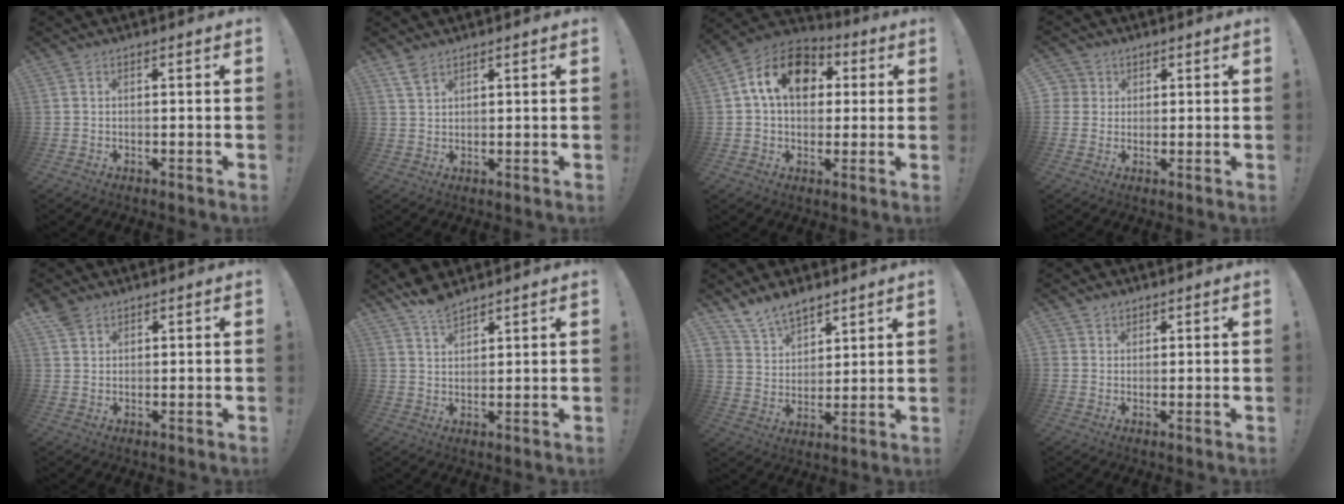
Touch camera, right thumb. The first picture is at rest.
{"total": 3.6, "force": [2.7, 1.7, 1.6], "torque": [-0.025, -0.015, 0.051]}
{"total": 15.9, "force": [4.7, 11.2, 10.3], "torque": [-0.161, 0.009, 0.088]}
{"total": 4.0, "force": [1.5, 3.7, 0.5], "torque": [-0.014, -0.005, 0.029]}
{"total": 3.5, "force": [2.6, 2.0, 1.2], "torque": [-0.013, -0.015, 0.049]}
{"total": 5.9, "force": [5.2, 1.7, 2.2], "torque": [-0.043, -0.030, 0.097]}
{"total": 10.2, "force": [8.5, 5.2, 2.2], "torque": [-0.053, -0.058, 0.170]}
{"total": 2.6, "force": [1.7, 2.0, 0.2], "torque": [-0.001, -0.008, 0.030]}